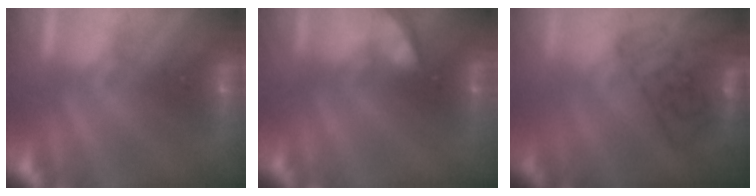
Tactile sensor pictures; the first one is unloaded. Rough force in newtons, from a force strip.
{"total": 6.6}
{"total": 3.6}